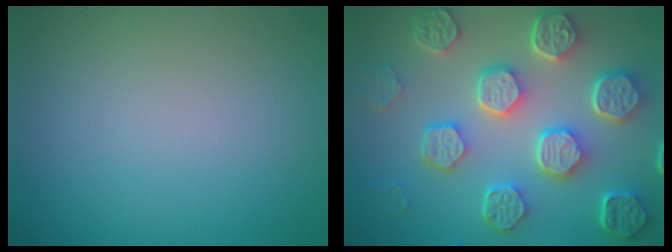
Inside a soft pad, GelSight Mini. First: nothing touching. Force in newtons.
{"total": 8.8, "press": 6.6, "slide": 5.9}